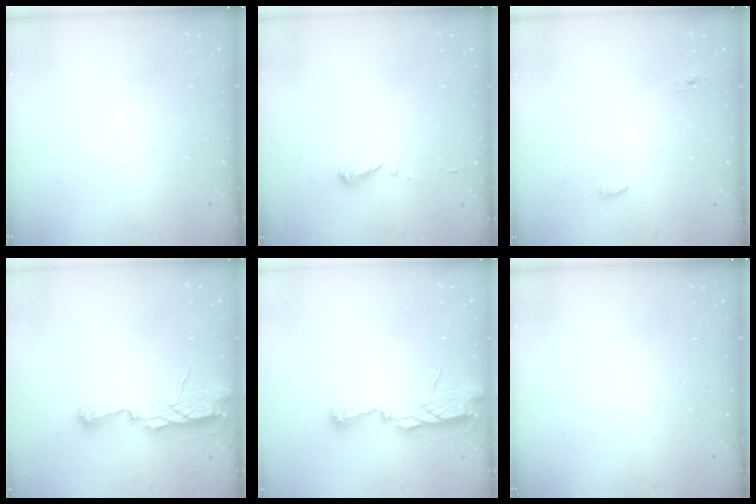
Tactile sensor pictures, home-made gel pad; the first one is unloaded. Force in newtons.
{"total": 4.7, "press": 4.7, "slide": 0.4}
{"total": 3.5, "press": 3.4, "slide": 0.9}
{"total": 7.3, "press": 7.3, "slide": 0.5}
{"total": 7.3, "press": 7.3, "slide": 0.5}
{"total": 0.0}